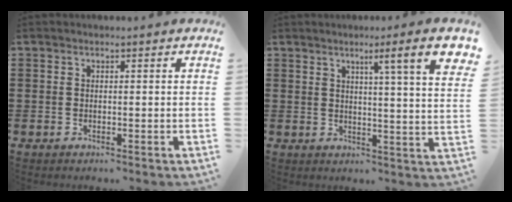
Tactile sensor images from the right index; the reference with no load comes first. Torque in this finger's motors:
{"motor_torque": [0.85, 1.06, 0.37, 0.08]}